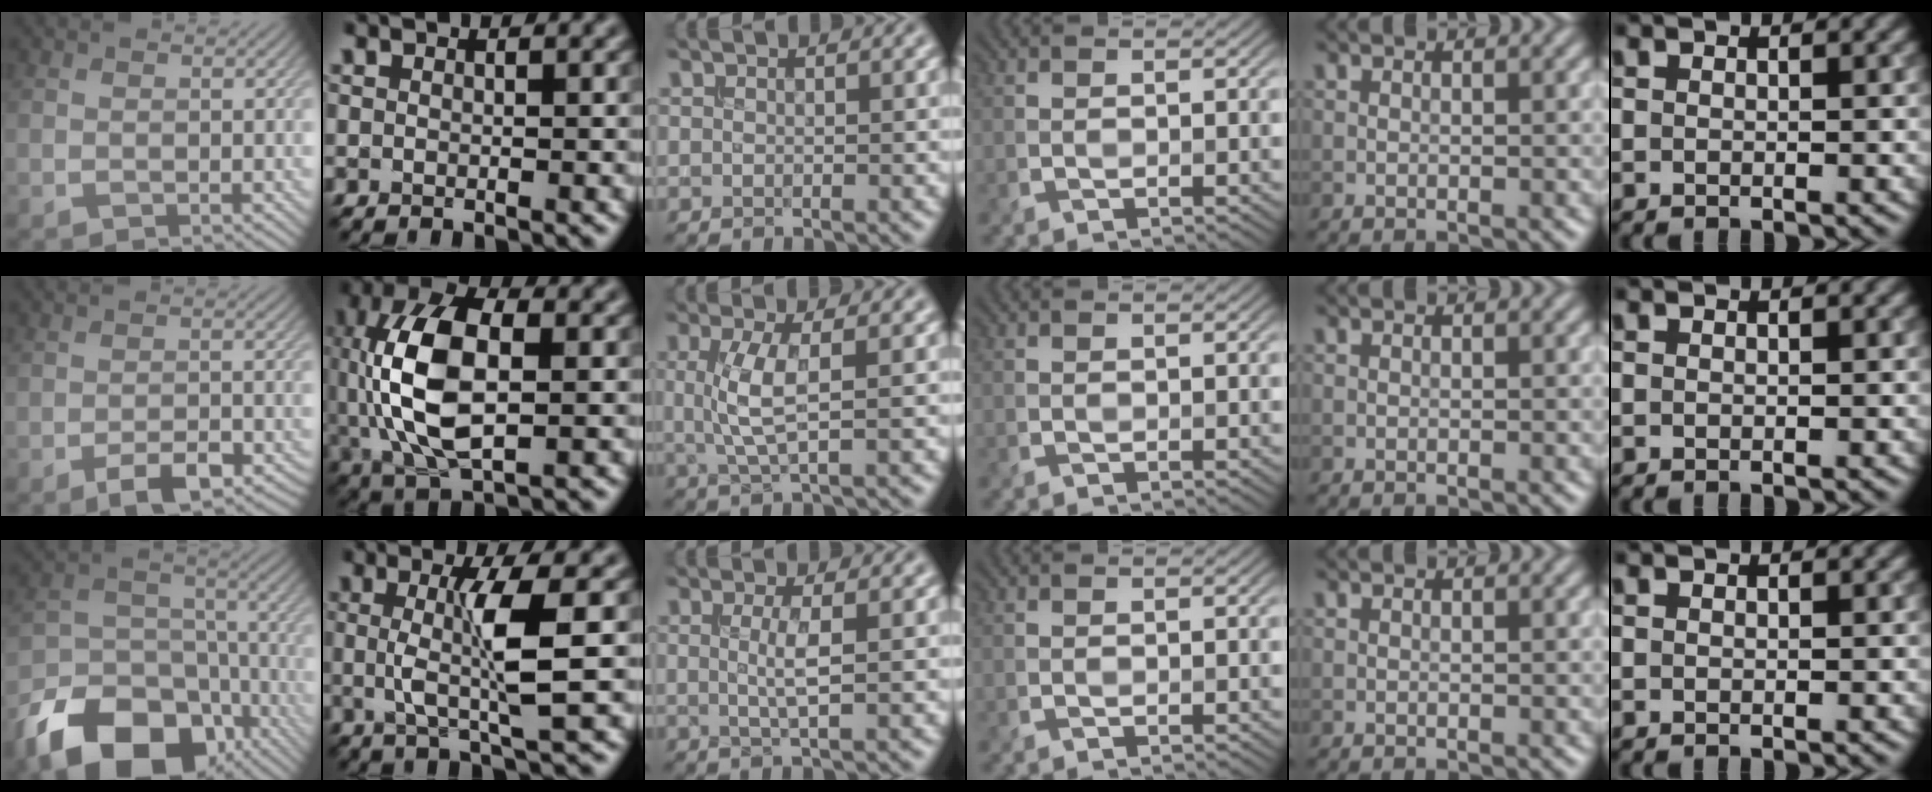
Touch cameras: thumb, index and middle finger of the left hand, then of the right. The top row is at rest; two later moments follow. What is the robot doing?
{"motion": "extract", "object": "bucket"}